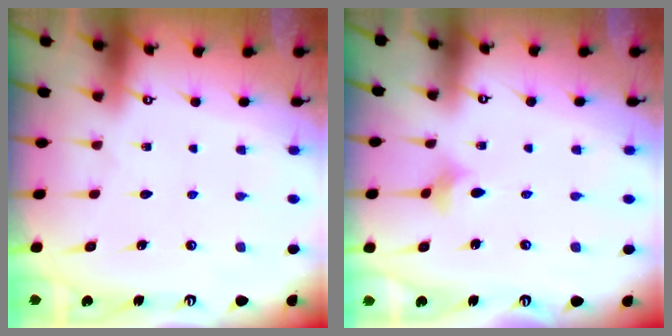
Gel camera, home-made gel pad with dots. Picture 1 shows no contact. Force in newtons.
{"total": 2.9, "press": 2.9, "slide": 0.5}